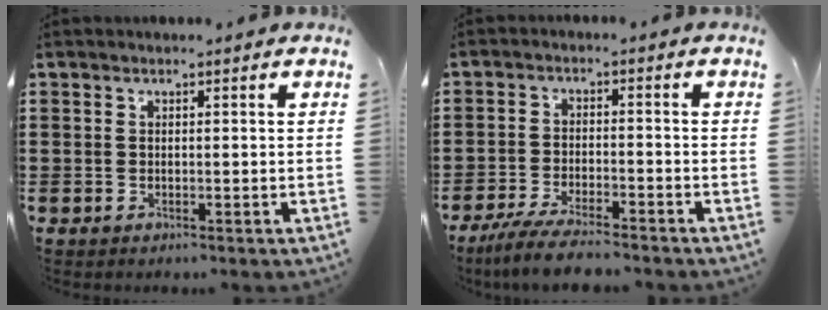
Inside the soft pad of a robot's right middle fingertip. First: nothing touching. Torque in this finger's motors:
{"motor_torque": [1.36, -0.68, 0.44, 0.10]}